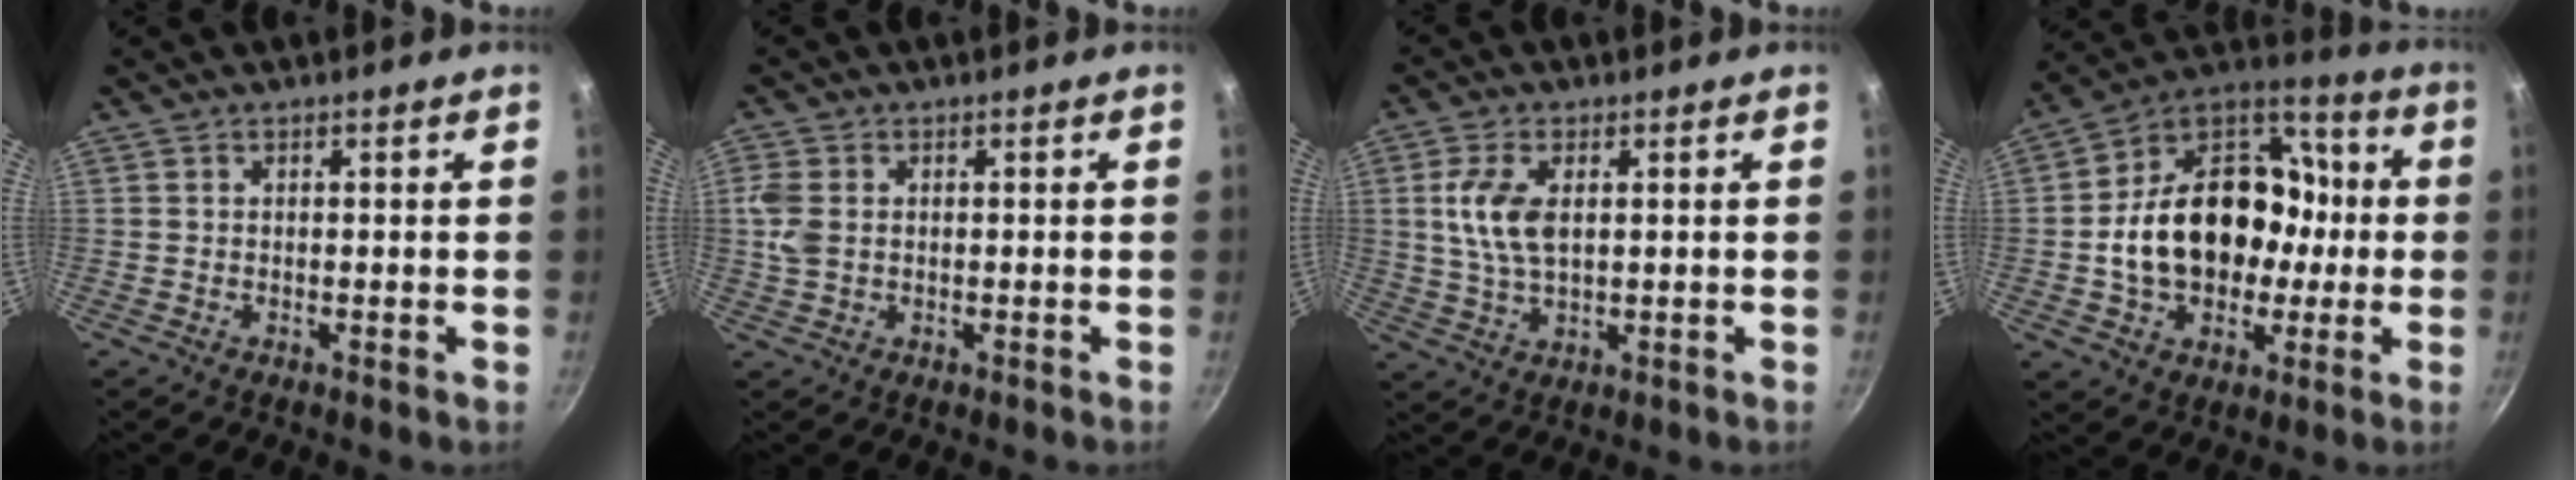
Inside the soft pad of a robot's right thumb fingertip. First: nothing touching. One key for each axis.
{"total": 4.6, "fx": 0.4, "fy": 3.3, "fz": 3.2, "tx": -0.071, "ty": 0.004, "tz": 0.006}
{"total": 8.5, "fx": 1.6, "fy": 4.6, "fz": 7.0, "tx": -0.137, "ty": -0.002, "tz": 0.031}
{"total": 23.5, "fx": -1.5, "fy": 17.7, "fz": 15.5, "tx": -0.235, "ty": 0.055, "tz": -0.026}